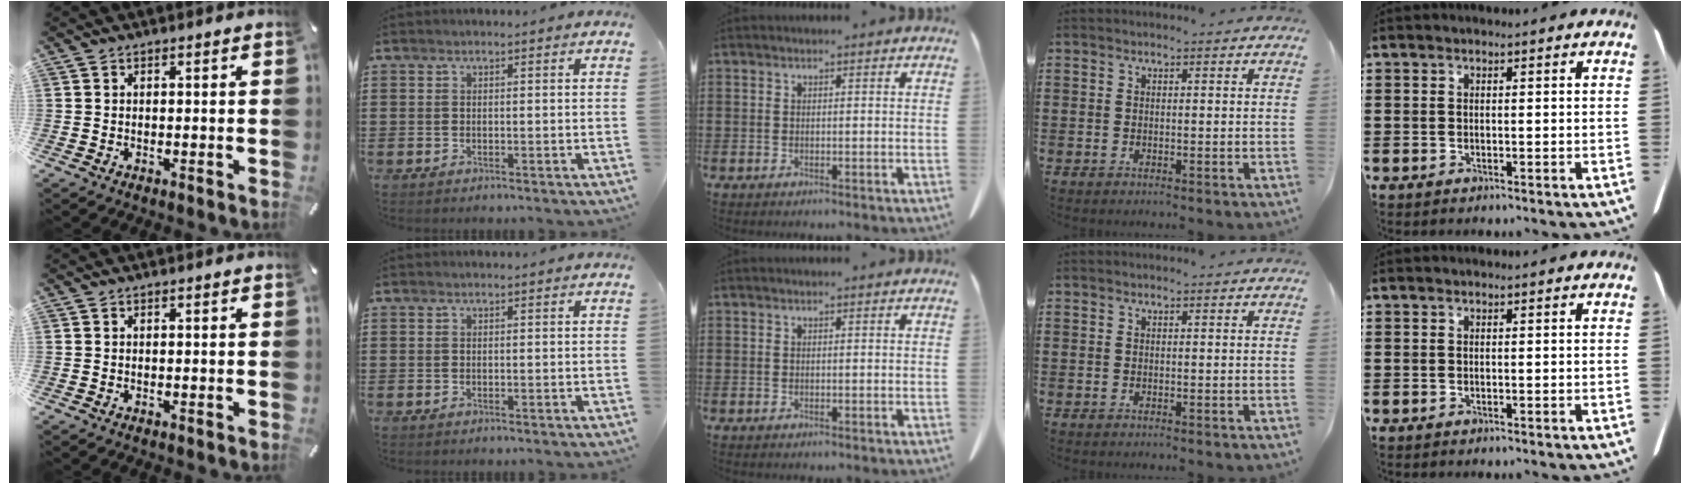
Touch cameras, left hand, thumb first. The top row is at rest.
{}